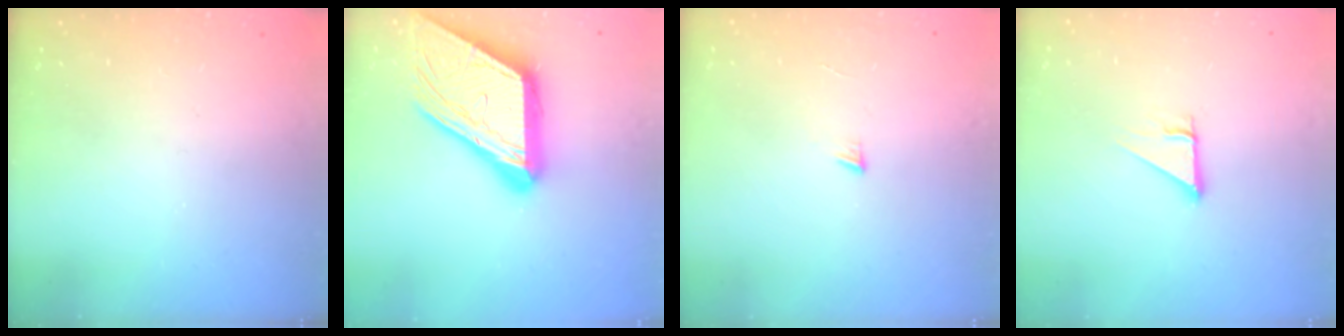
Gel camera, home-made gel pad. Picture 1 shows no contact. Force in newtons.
{"total": 22.4, "press": 22.2, "slide": 2.6}
{"total": 3.0, "press": 3.0, "slide": 0.3}
{"total": 3.3, "press": 3.3, "slide": 0.2}